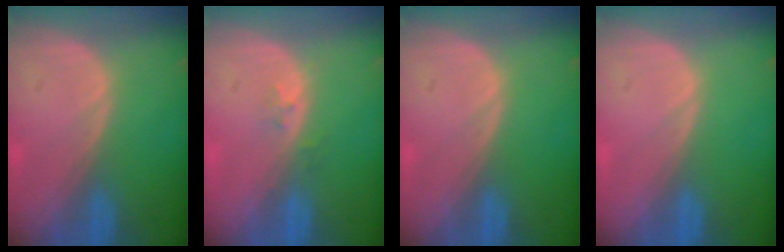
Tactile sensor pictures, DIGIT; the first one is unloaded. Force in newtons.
{"total": 1.6, "press": 1.2, "slide": 1.0}
{"total": 0.0}
{"total": 0.0}